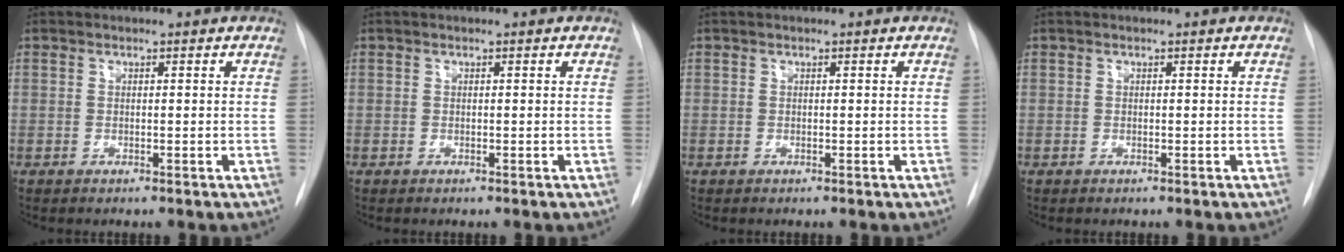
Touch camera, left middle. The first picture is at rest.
{"total": 0.0}
{"total": 0.0}
{"total": 0.0}